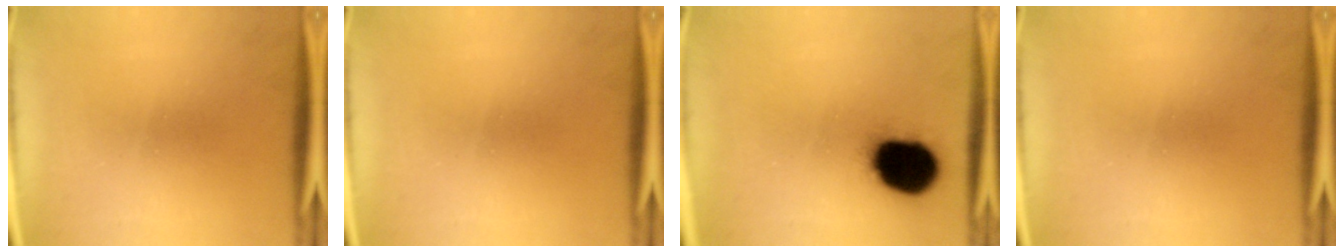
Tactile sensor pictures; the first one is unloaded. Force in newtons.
{"total": 0.0}
{"total": 18.1}
{"total": 0.0}